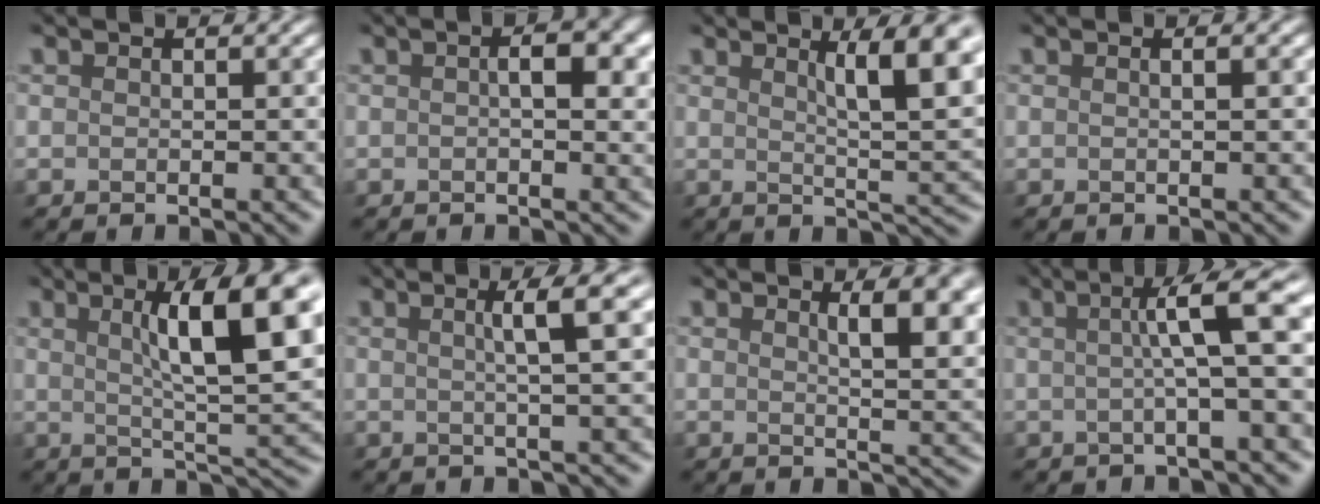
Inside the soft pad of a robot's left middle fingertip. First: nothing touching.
{"total": 4.0, "force": [0.7, 1.5, 3.6], "torque": [-0.033, 0.009, 0.003]}
{"total": 7.9, "force": [3.2, 2.0, 7.0], "torque": [-0.069, 0.010, 0.047]}
{"total": 2.0, "force": [0.6, 1.0, 1.7], "torque": [-0.002, 0.003, -0.014]}
{"total": 10.6, "force": [3.0, 2.3, 9.9], "torque": [-0.126, 0.006, 0.049]}
{"total": 4.4, "force": [1.1, 0.6, 4.3], "torque": [-0.054, 0.014, 0.015]}
{"total": 6.6, "force": [2.5, 2.5, 5.6], "torque": [-0.035, 0.011, 0.029]}
{"total": 6.4, "force": [0.9, 1.1, 6.2], "torque": [-0.083, 0.016, 0.009]}